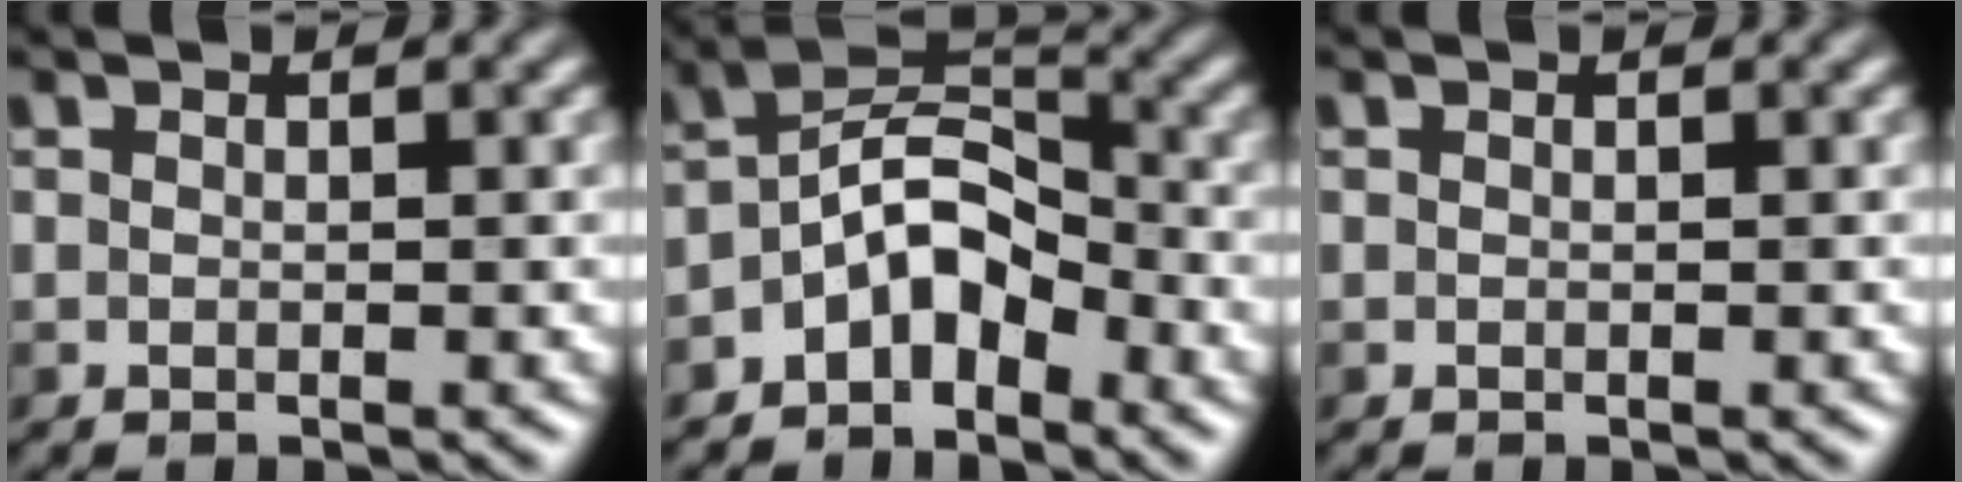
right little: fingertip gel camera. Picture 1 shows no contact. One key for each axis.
{"total": 5.0, "fx": -3.0, "fy": 2.6, "fz": 3.1, "tx": -0.041, "ty": 0.018, "tz": -0.060}
{"total": 0.0}